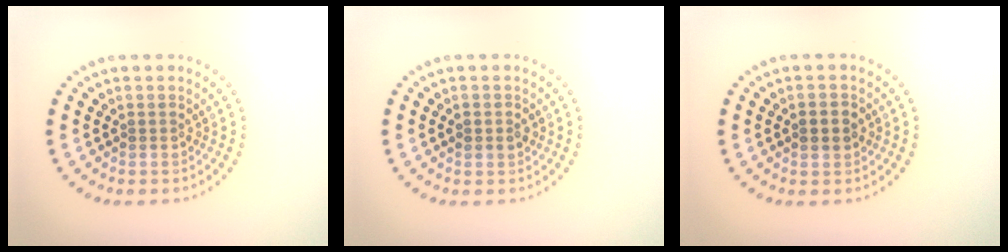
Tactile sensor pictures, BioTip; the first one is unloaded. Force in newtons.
{"total": 1.6, "press": 1.6, "slide": 0.1}
{"total": 1.8, "press": 1.8, "slide": 0.1}